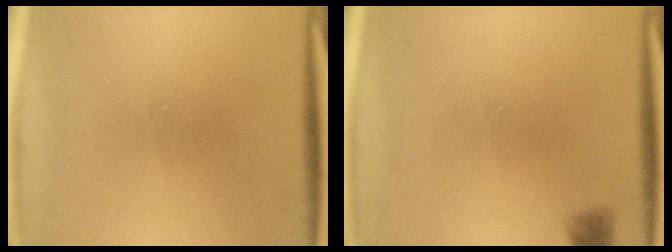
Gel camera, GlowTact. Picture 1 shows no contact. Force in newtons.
{"total": 1.2}